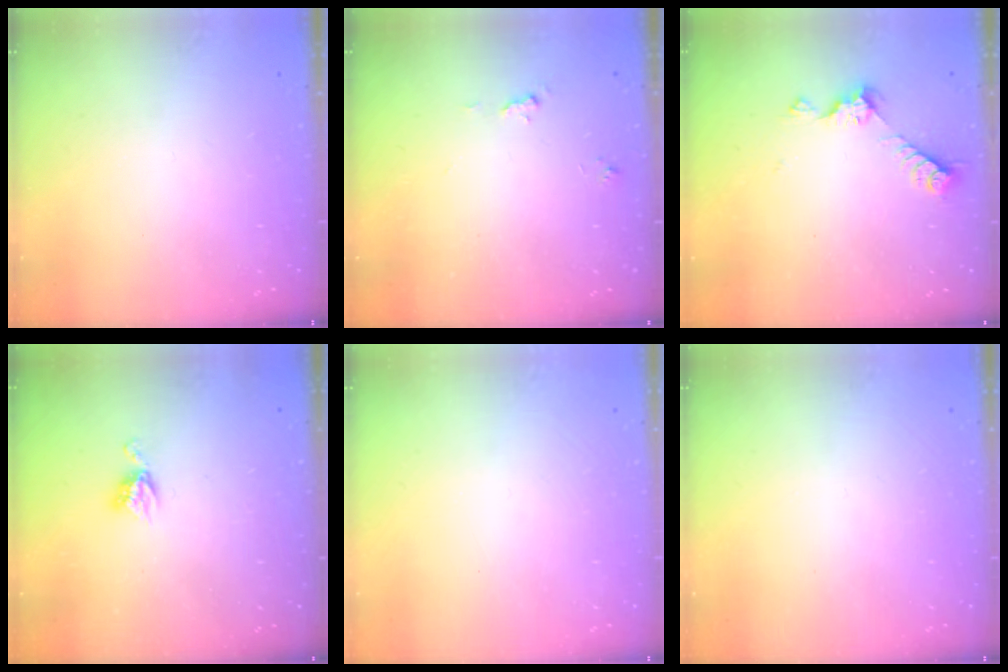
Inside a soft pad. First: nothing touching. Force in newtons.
{"total": 4.9, "press": 4.8, "slide": 0.7}
{"total": 6.6, "press": 6.6, "slide": 0.6}
{"total": 4.7, "press": 4.6, "slide": 0.4}
{"total": 0.0}
{"total": 0.0}